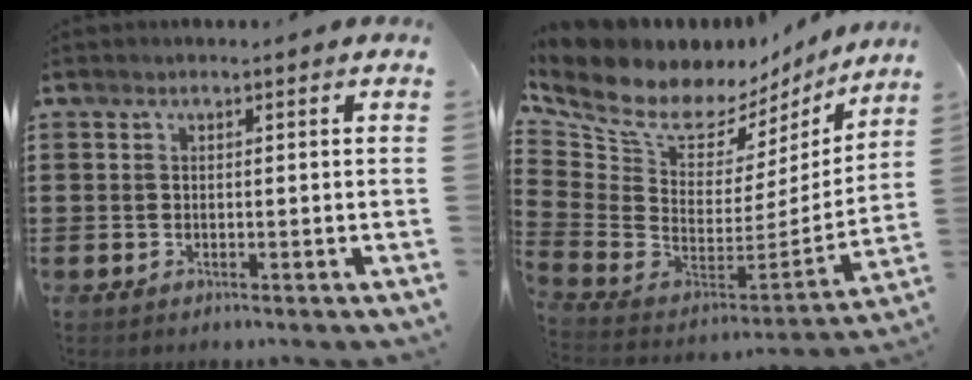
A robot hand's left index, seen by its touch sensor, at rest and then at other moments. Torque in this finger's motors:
{"motor_torque": [2.14, 0.00, 1.05, 0.12]}